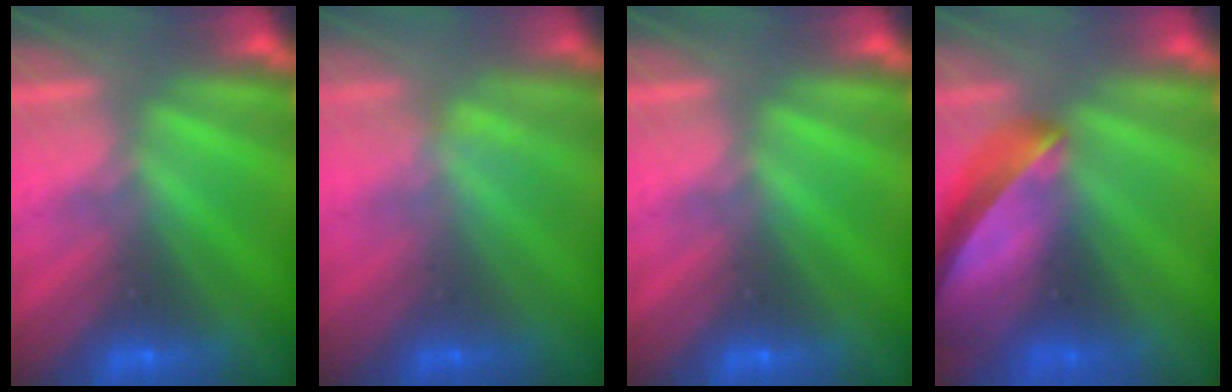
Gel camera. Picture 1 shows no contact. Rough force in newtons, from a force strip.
{"total": 2.4}
{"total": 0.0}
{"total": 6.9}